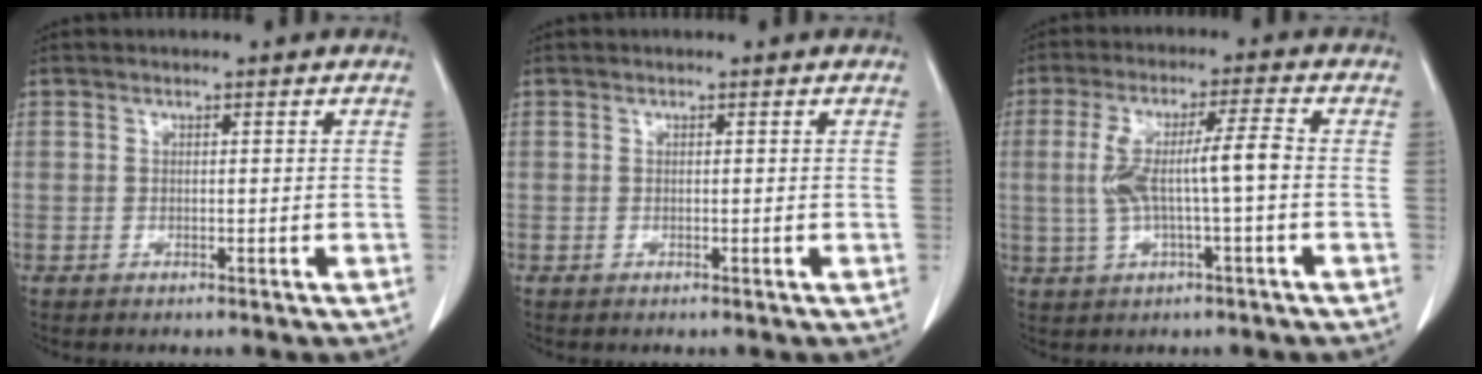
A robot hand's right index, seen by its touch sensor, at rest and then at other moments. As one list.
[{"total": 0.0}, {"total": 8.0, "force": [-0.2, 0.7, 8.0], "torque": [-0.158, 0.021, 0.000]}]